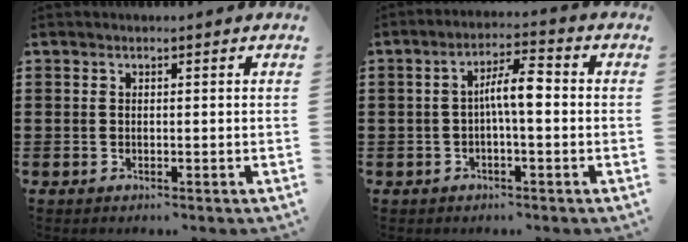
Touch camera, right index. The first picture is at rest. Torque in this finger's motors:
{"motor_torque": [1.28, -0.45, 0.23, 0.14]}